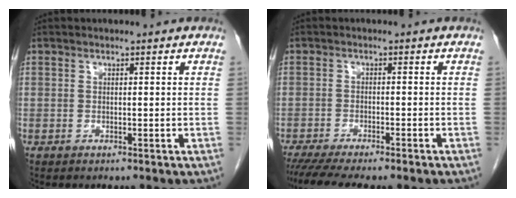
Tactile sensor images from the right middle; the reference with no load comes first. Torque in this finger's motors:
{"motor_torque": [0.89, -0.71, 0.18, 0.12]}